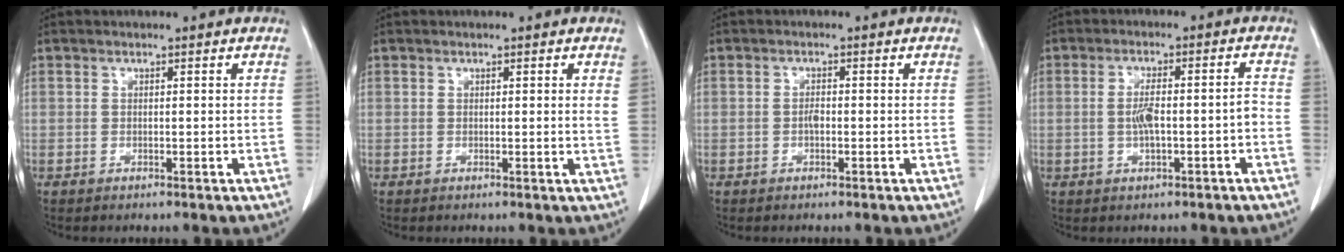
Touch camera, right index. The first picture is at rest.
{"total": 0.9, "force": [0.5, -0.1, 0.7], "torque": [-0.009, -0.002, 0.002]}
{"total": 1.2, "force": [-0.3, 0.4, 1.0], "torque": [-0.020, 0.002, -0.007]}
{"total": 5.4, "force": [-1.2, 1.1, 5.2], "torque": [-0.103, 0.016, -0.015]}